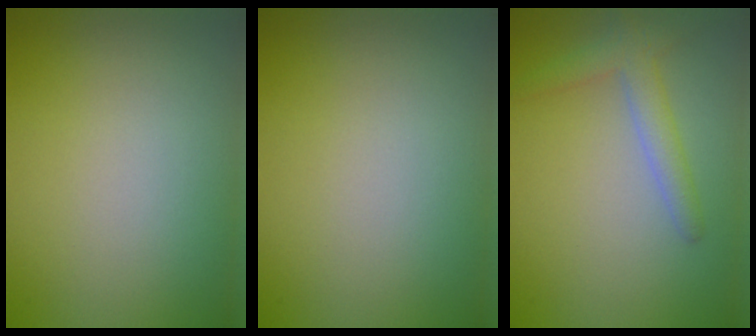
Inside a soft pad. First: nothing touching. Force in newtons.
{"total": 0.0}
{"total": 2.6, "press": 2.5, "slide": 0.1}